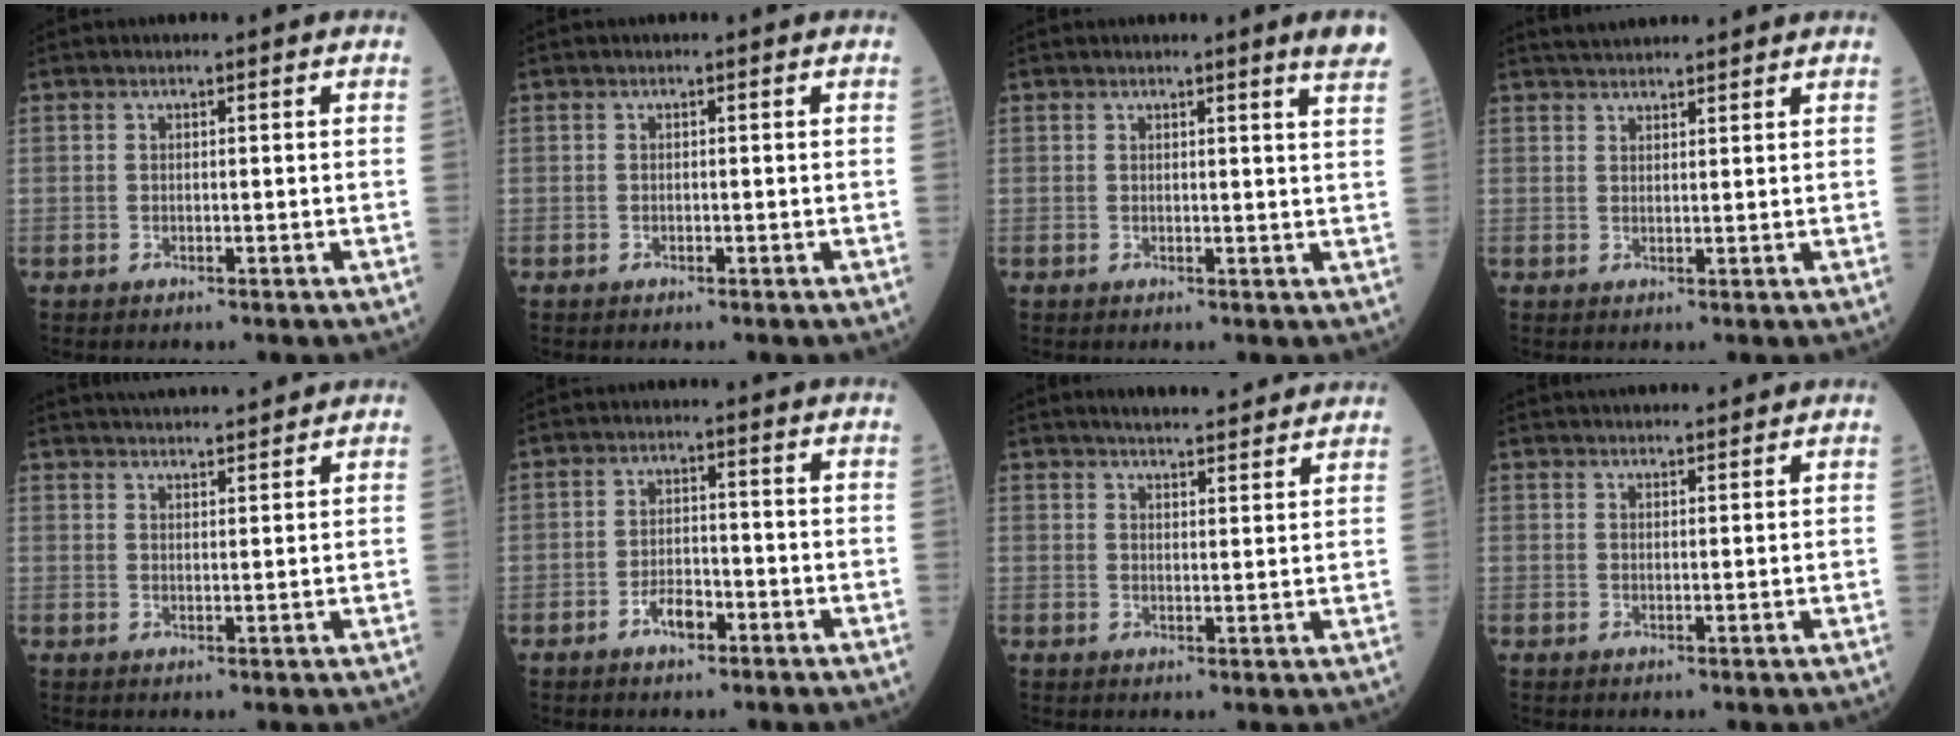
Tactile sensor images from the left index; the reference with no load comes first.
{"total": 0.0}
{"total": 3.3, "force": [2.5, -0.5, 2.0], "torque": [-0.024, -0.014, 0.019]}
{"total": 5.3, "force": [5.0, 0.4, 1.6], "torque": [-0.028, 0.035, 0.080]}
{"total": 9.3, "force": [8.9, 0.4, 2.8], "torque": [-0.047, 0.024, 0.127]}
{"total": 3.7, "force": [-2.2, 1.6, 2.5], "torque": [-0.047, 0.005, -0.040]}
{"total": 10.4, "force": [9.6, 1.3, 3.7], "torque": [-0.052, 0.012, 0.120]}
{"total": 7.2, "force": [6.8, 0.9, 2.1], "torque": [-0.027, 0.030, 0.088]}